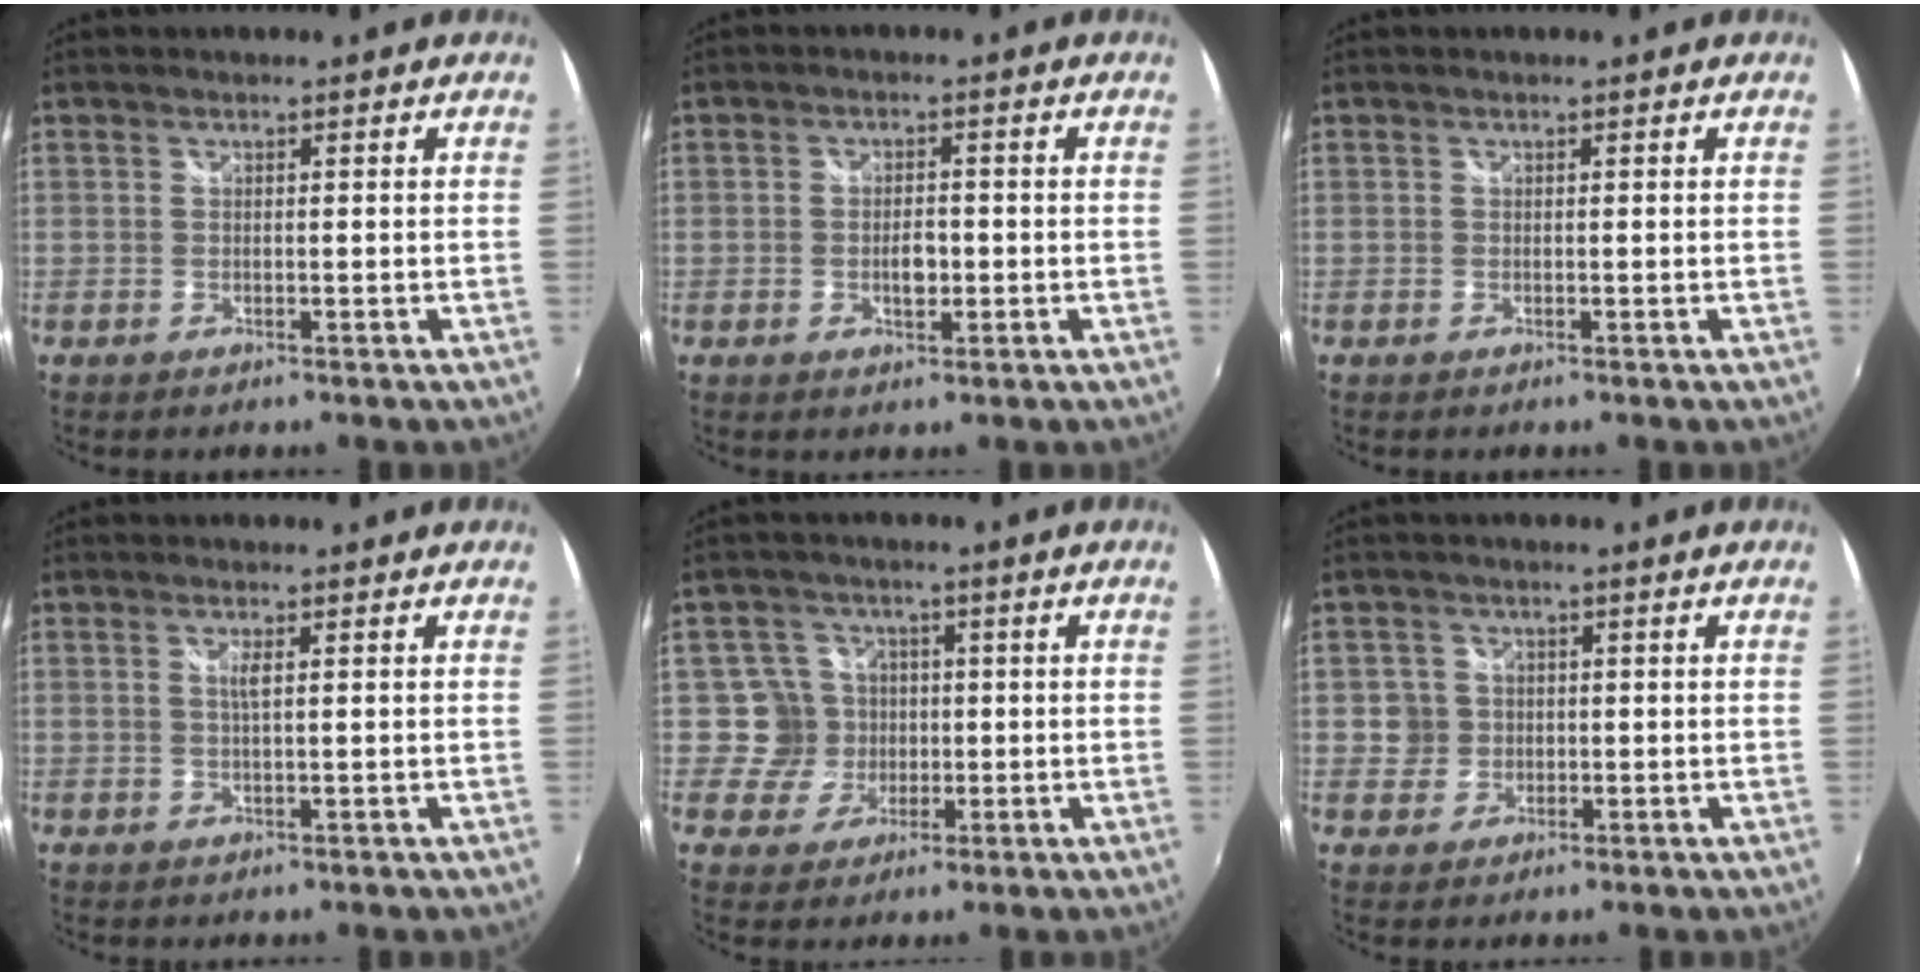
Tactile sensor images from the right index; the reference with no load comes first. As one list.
[{"total": 3.4, "force": [-0.8, 1.8, 2.8], "torque": [-0.049, 0.000, -0.013]}, {"total": 0.0}, {"total": 1.5, "force": [0.5, -0.4, 1.4], "torque": [-0.026, -0.001, 0.008]}, {"total": 5.9, "force": [-0.3, 5.9, 0.0], "torque": [-0.004, 0.013, -0.008]}, {"total": 3.7, "force": [-0.2, 3.6, 0.3], "torque": [0.000, 0.014, -0.001]}]